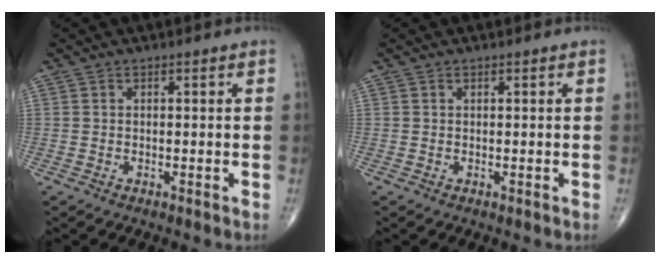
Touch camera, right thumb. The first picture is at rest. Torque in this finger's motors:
{"motor_torque": [0.67, -0.04, -0.04, -0.08, -0.03]}